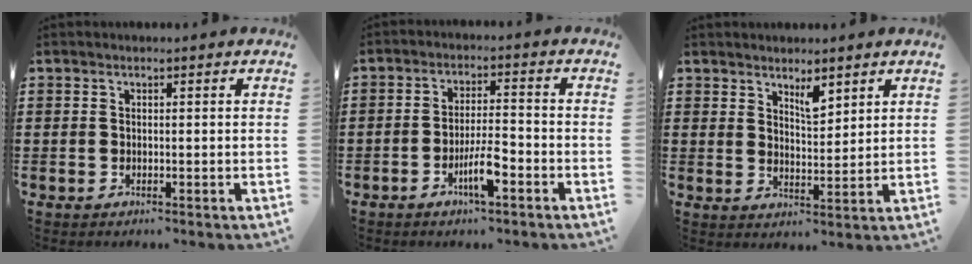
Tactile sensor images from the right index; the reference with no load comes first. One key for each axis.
{"total": 5.7, "fx": -2.8, "fy": 1.3, "fz": 4.8, "tx": -0.092, "ty": 0.000, "tz": -0.052}
{"total": 3.7, "fx": 2.8, "fy": 1.1, "fz": 2.0, "tx": -0.029, "ty": -0.005, "tz": 0.047}